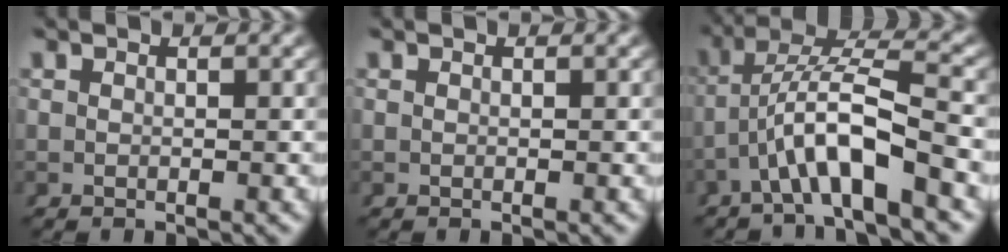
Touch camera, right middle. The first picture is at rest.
{"total": 0.0}
{"total": 5.6, "force": [-0.3, 2.1, 5.2], "torque": [-0.094, -0.009, -0.003]}